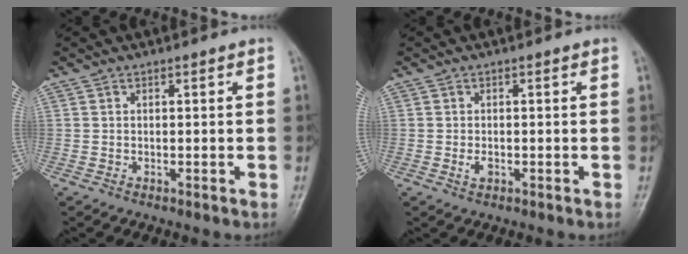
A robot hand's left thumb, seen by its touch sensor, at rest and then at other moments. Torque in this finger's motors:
{"motor_torque": [0.01, 0.01, 0.25, 0.14, 0.00]}